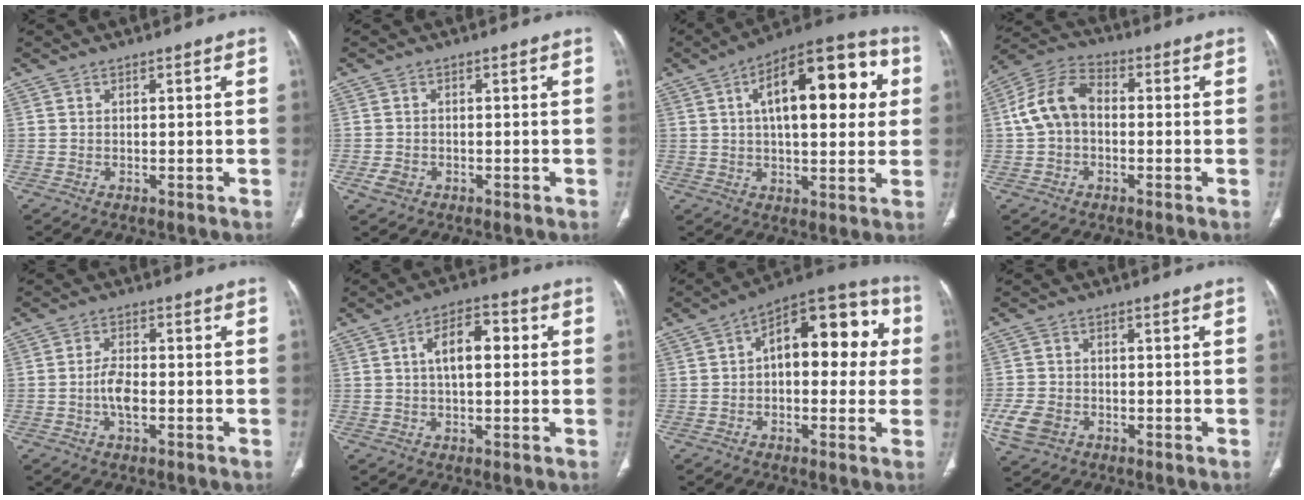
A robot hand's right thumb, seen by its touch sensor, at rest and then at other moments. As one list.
[{"total": 2.4, "force": [-1.0, 1.9, 1.1], "torque": [-0.020, 0.003, -0.014]}, {"total": 21.0, "force": [5.1, 9.3, 18.2], "torque": [-0.231, 0.020, 0.064]}, {"total": 9.8, "force": [-0.1, 6.8, 7.0], "torque": [-0.131, 0.032, -0.014]}, {"total": 4.3, "force": [-1.1, 2.0, 3.6], "torque": [-0.067, 0.010, -0.024]}, {"total": 8.0, "force": [1.3, 4.0, 6.9], "torque": [-0.105, 0.020, 0.016]}, {"total": 16.6, "force": [1.9, 8.9, 13.8], "torque": [-0.143, 0.044, 0.019]}, {"total": 6.3, "force": [-2.4, 4.8, 3.2], "torque": [-0.070, 0.010, -0.040]}]